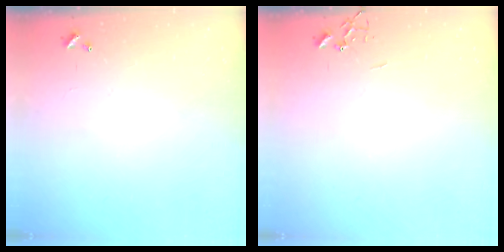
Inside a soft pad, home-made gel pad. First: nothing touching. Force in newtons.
{"total": 0.0}